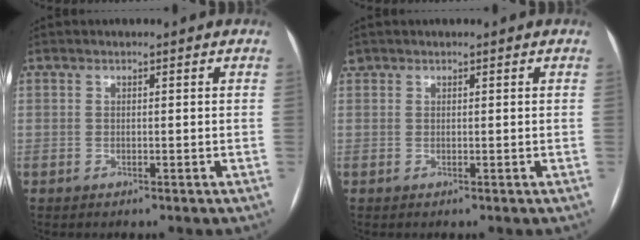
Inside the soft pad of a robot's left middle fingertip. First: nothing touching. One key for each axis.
{"total": 0.6, "fx": 0.5, "fy": 0.4, "fz": 0.0, "tx": -0.001, "ty": 0.009, "tz": 0.008}